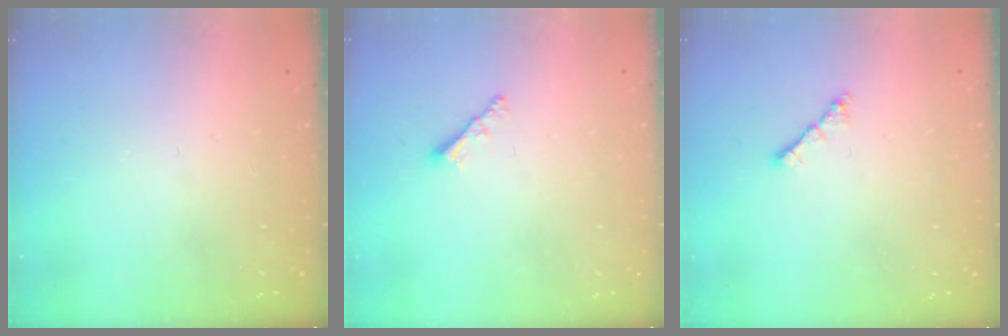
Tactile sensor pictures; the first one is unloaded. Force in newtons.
{"total": 2.1, "press": 2.0, "slide": 0.5}
{"total": 1.8, "press": 1.8, "slide": 0.5}